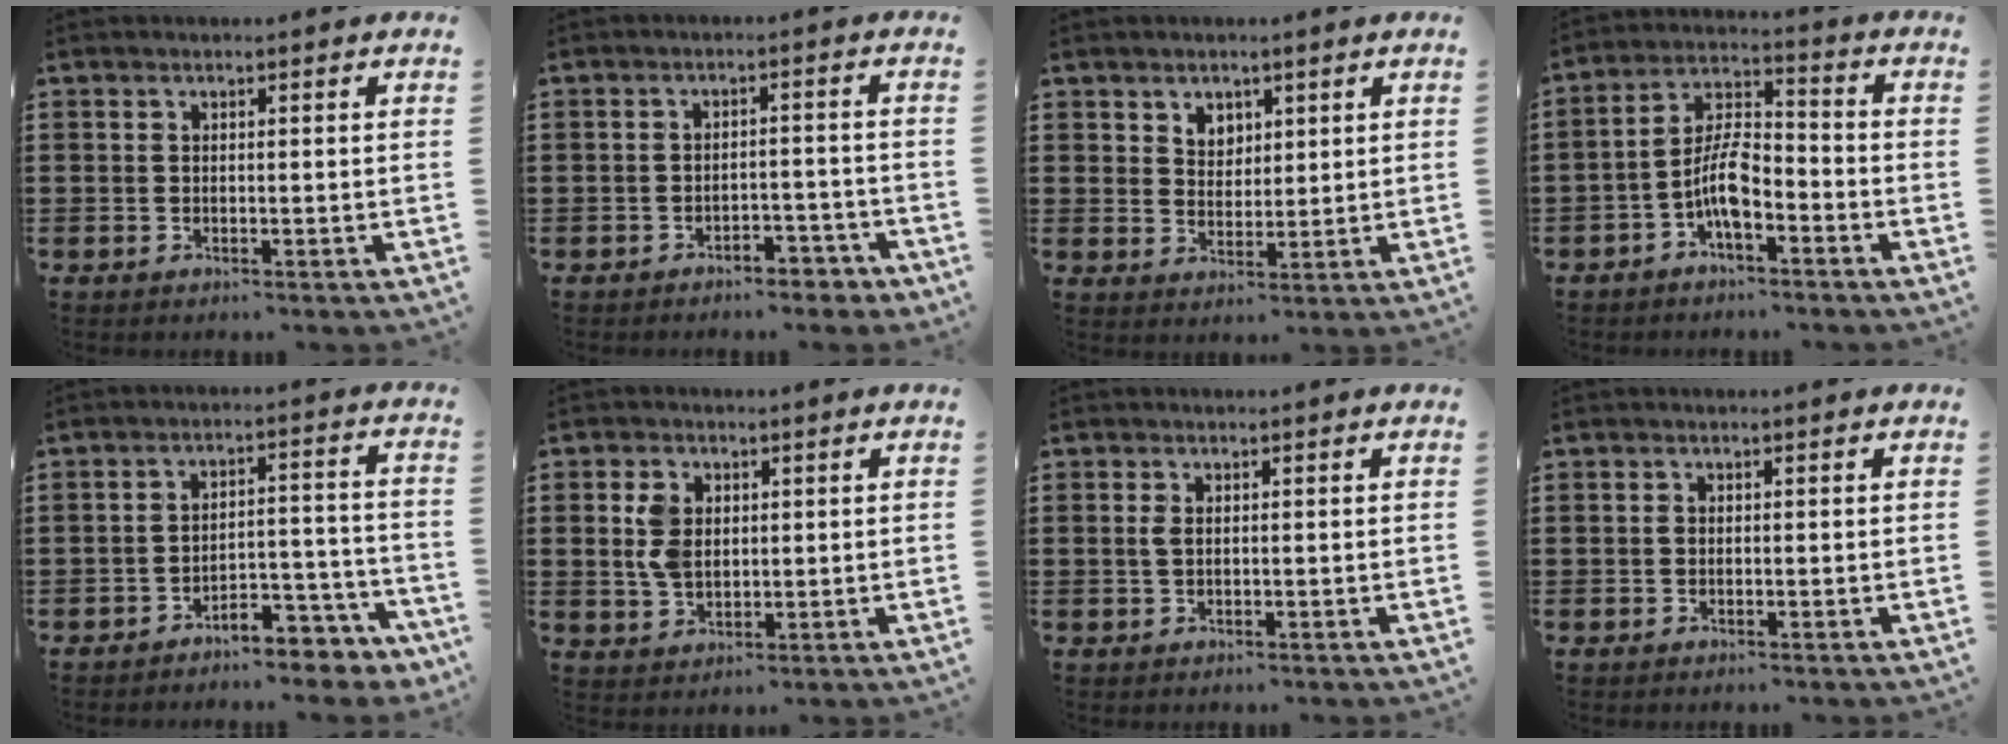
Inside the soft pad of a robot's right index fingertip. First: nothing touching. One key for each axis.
{"total": 3.1, "fx": -2.9, "fy": 0.8, "fz": 0.9, "tx": -0.017, "ty": 0.008, "tz": -0.059}
{"total": 3.4, "fx": 2.1, "fy": 2.5, "fz": 0.5, "tx": -0.021, "ty": 0.011, "tz": 0.039}
{"total": 7.3, "fx": -3.3, "fy": 2.9, "fz": 5.8, "tx": -0.128, "ty": 0.005, "tz": -0.065}
{"total": 5.5, "fx": -5.1, "fy": 1.1, "fz": 1.6, "tx": -0.026, "ty": 0.014, "tz": -0.101}
{"total": 5.1, "fx": 0.9, "fy": 3.5, "fz": 3.5, "tx": -0.093, "ty": 0.006, "tz": 0.010}
{"total": 1.5, "fx": 0.2, "fy": 0.8, "fz": 1.2, "tx": -0.035, "ty": 0.003, "tz": -0.001}
{"total": 0.5, "fx": -0.1, "fy": 0.4, "fz": 0.3, "tx": -0.009, "ty": 0.001, "tz": -0.003}